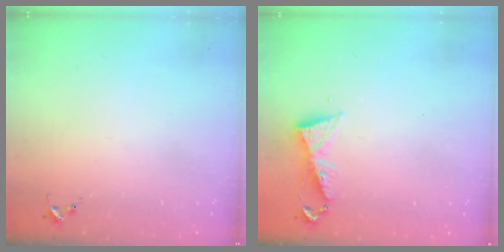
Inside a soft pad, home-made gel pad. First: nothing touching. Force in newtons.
{"total": 6.0, "press": 5.9, "slide": 0.7}